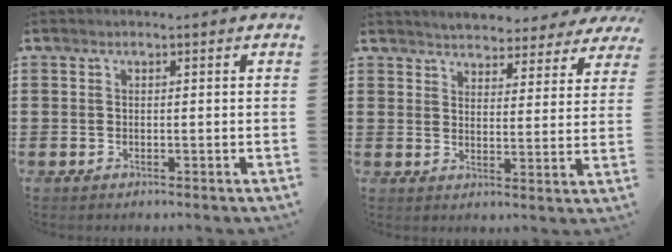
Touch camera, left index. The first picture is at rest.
{"total": 3.7, "force": [3.7, 0.1, 0.0], "torque": [-0.020, -0.022, 0.065]}